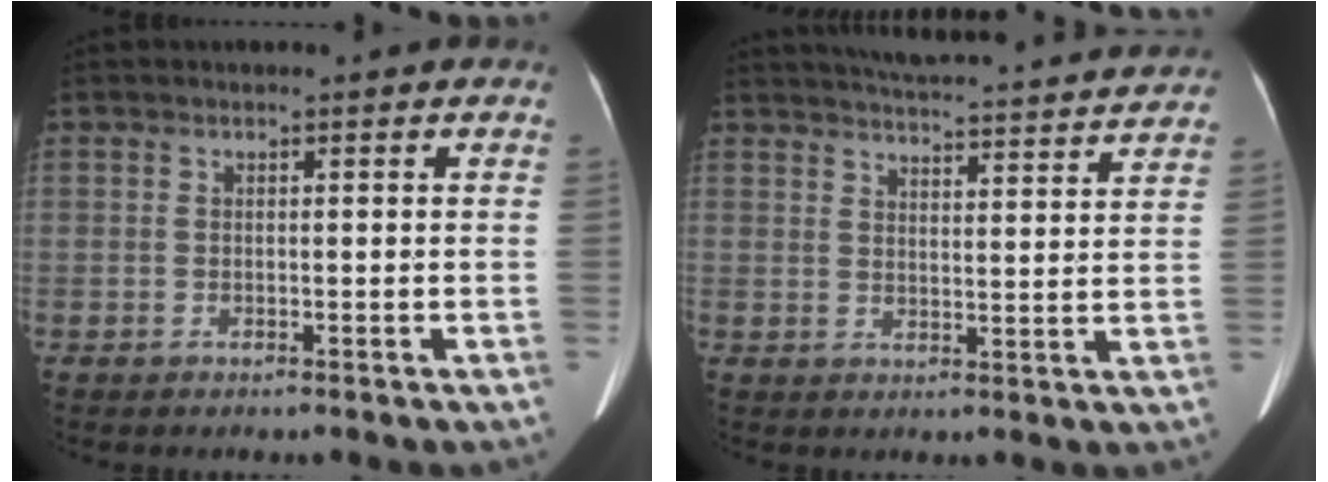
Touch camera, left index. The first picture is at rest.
{"total": 21.1, "force": [19.9, 1.8, 6.9], "torque": [-0.101, -0.001, 0.248]}